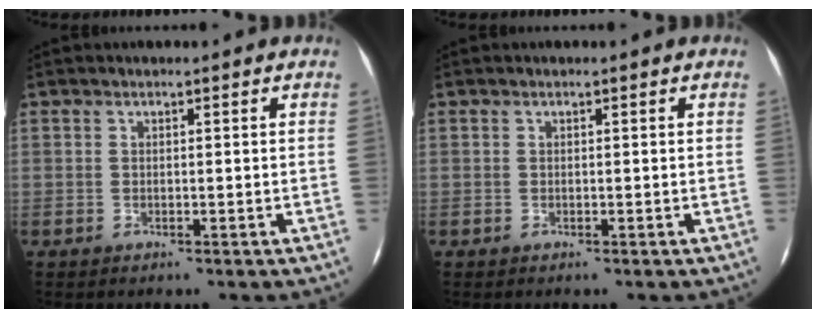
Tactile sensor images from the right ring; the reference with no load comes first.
{"total": 0.0}